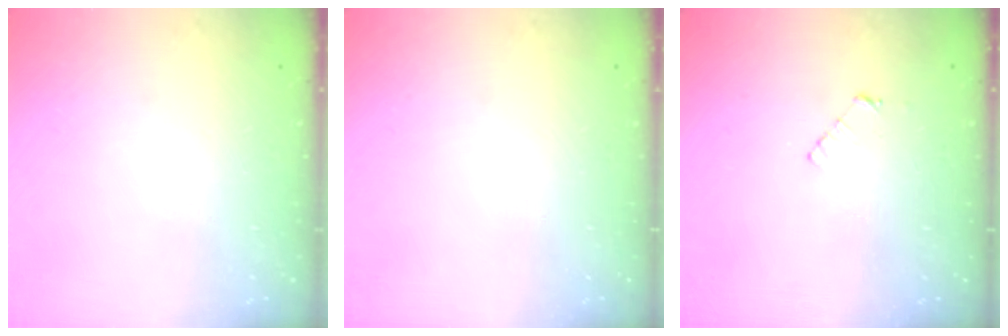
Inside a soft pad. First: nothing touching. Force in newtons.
{"total": 0.0}
{"total": 3.8, "press": 3.8, "slide": 0.3}